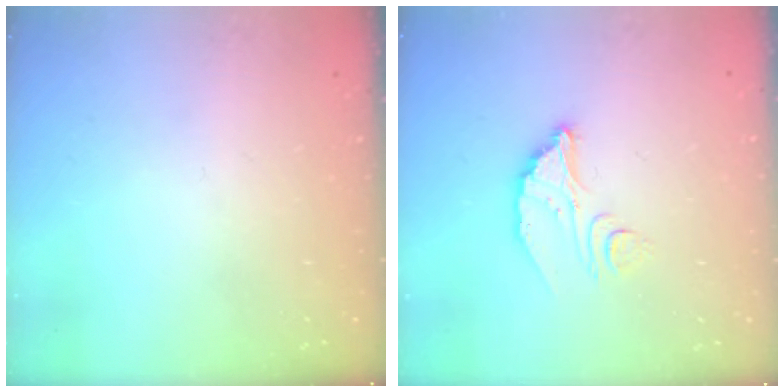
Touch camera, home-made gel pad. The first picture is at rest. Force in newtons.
{"total": 7.6, "press": 7.6, "slide": 0.7}